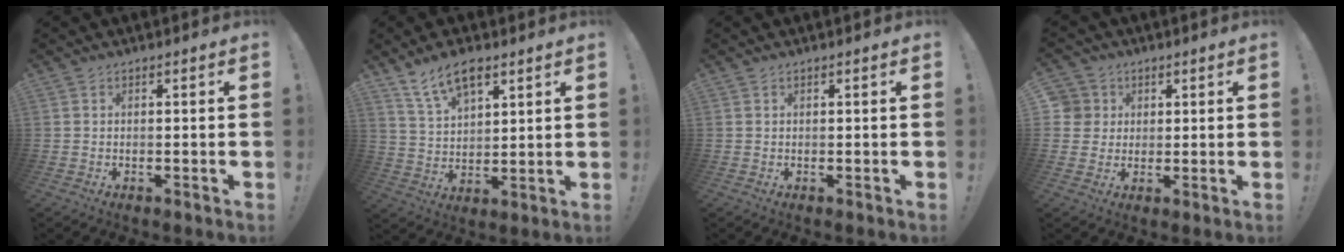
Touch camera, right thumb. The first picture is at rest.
{"total": 10.4, "force": [6.9, 5.2, 5.8], "torque": [-0.104, -0.025, 0.131]}
{"total": 0.0}
{"total": 5.5, "force": [1.6, 5.2, 0.7], "torque": [-0.015, -0.010, 0.029]}